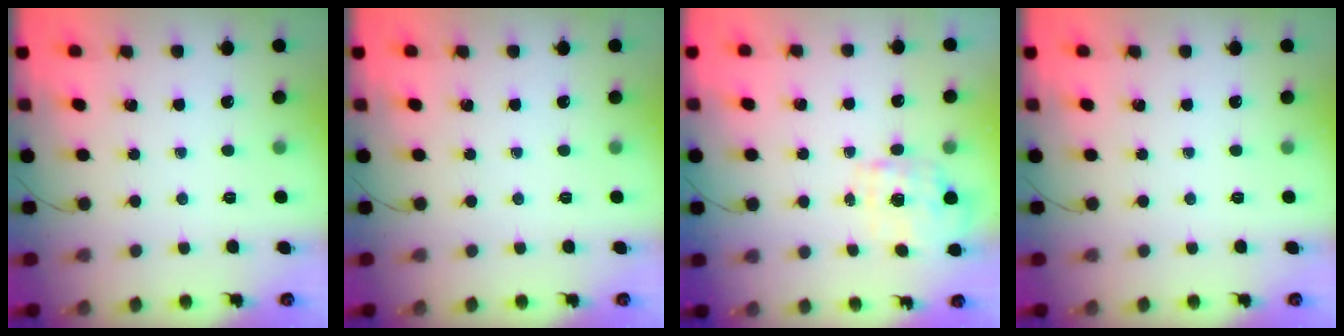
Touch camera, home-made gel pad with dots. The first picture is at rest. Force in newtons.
{"total": 0.0}
{"total": 1.7, "press": 1.6, "slide": 0.6}
{"total": 0.0}